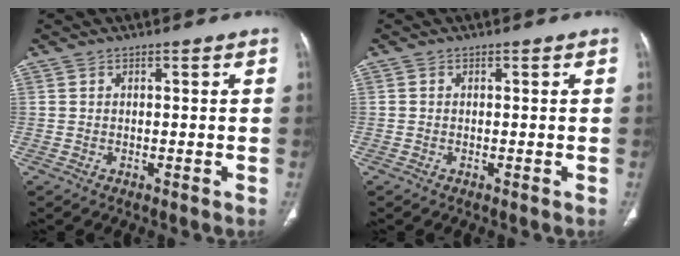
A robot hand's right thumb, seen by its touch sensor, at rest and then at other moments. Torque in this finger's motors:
{"motor_torque": [0.02, -0.02, -0.42, 0.29, -0.02]}